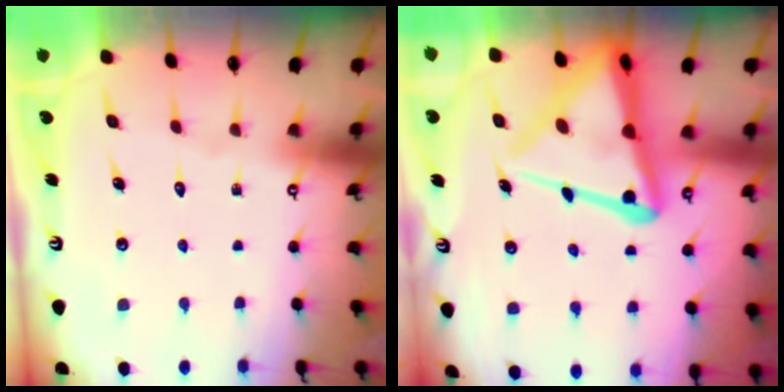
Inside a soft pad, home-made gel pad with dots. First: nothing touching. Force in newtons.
{"total": 16.3, "press": 16.2, "slide": 1.7}